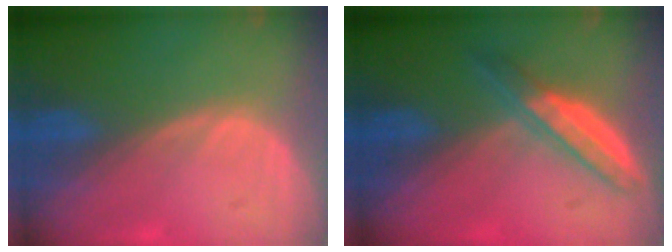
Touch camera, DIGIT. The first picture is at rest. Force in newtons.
{"total": 4.6, "press": 4.6, "slide": 0.1}